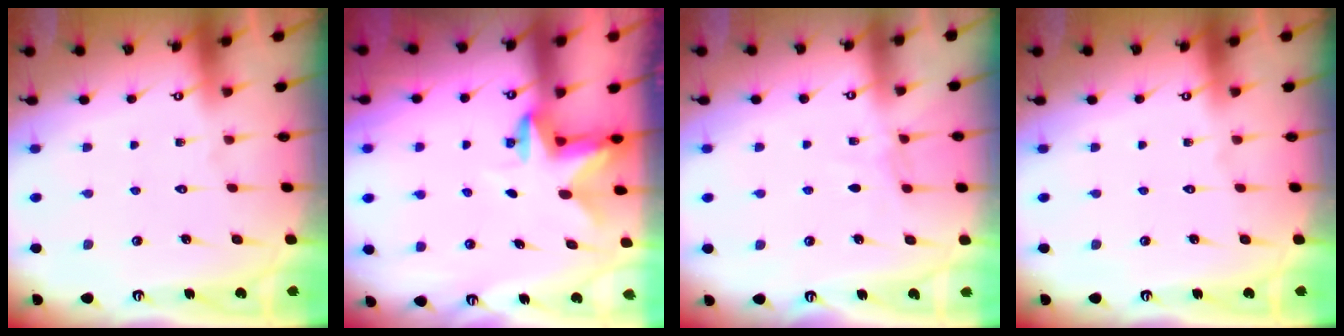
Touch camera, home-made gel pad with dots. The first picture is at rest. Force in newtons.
{"total": 2.8, "press": 2.8, "slide": 0.6}
{"total": 4.2, "press": 4.2, "slide": 0.5}
{"total": 0.0}